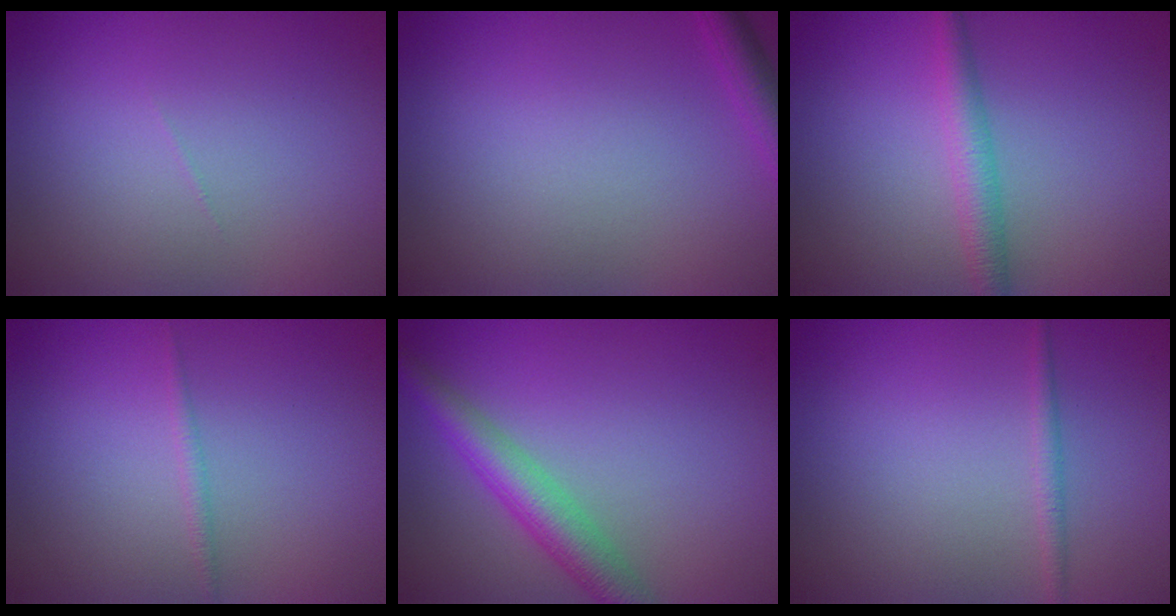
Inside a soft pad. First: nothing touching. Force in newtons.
{"total": 2.1, "press": 2.1, "slide": 0.1}
{"total": 2.5, "press": 2.5, "slide": 0.0}
{"total": 0.7, "press": 0.7, "slide": 0.0}
{"total": 4.0, "press": 4.0, "slide": 0.1}
{"total": 1.0, "press": 1.0, "slide": 0.0}